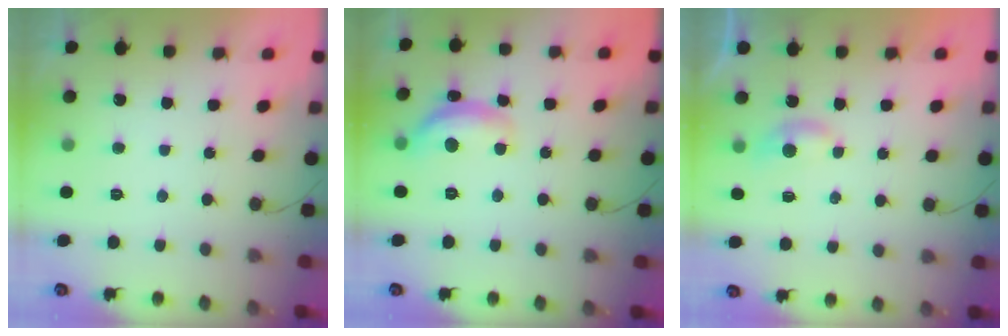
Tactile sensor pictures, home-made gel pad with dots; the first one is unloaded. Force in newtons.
{"total": 12.4, "press": 12.4, "slide": 0.7}
{"total": 3.5, "press": 3.4, "slide": 0.5}